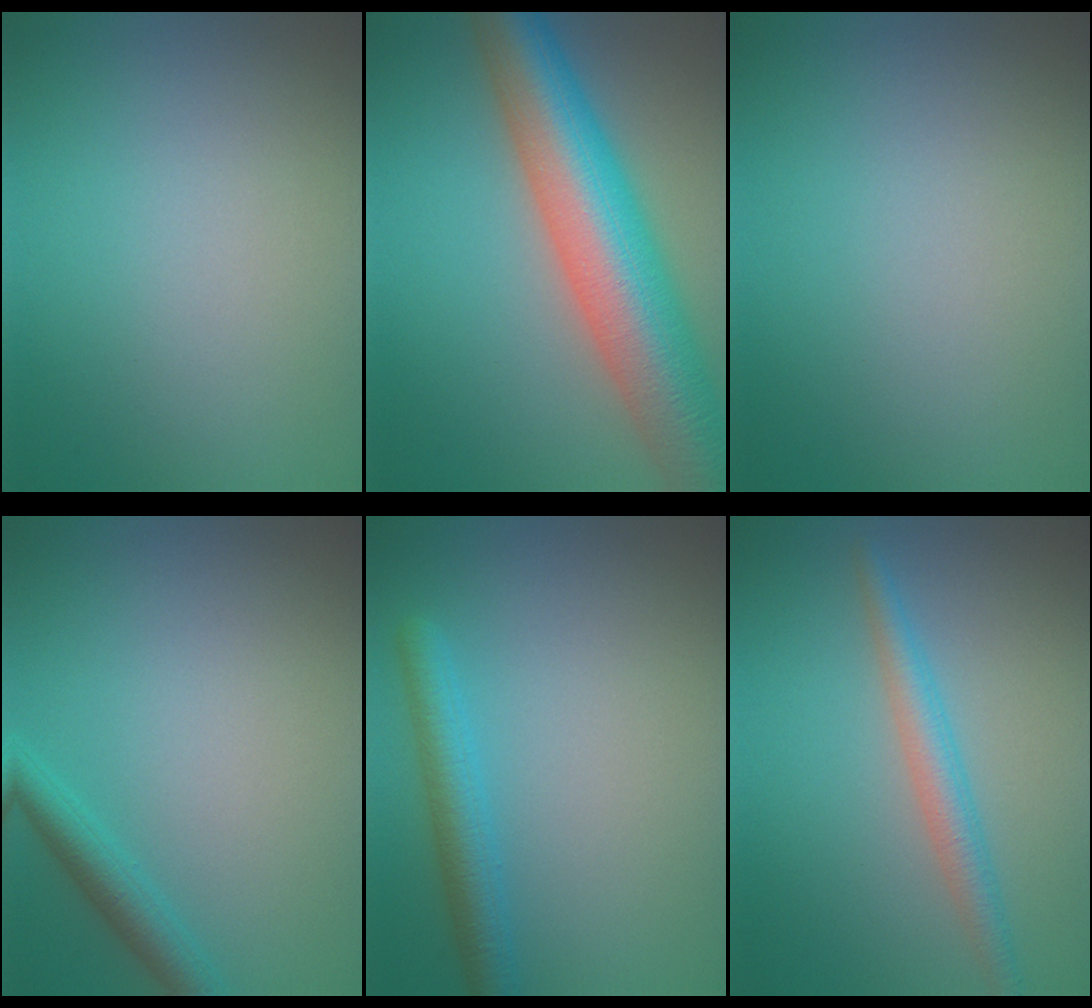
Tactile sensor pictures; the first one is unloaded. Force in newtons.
{"total": 11.5, "press": 11.5, "slide": 0.3}
{"total": 0.0}
{"total": 2.5, "press": 2.4, "slide": 0.1}
{"total": 3.2, "press": 3.2, "slide": 0.2}
{"total": 2.7, "press": 2.7, "slide": 0.1}